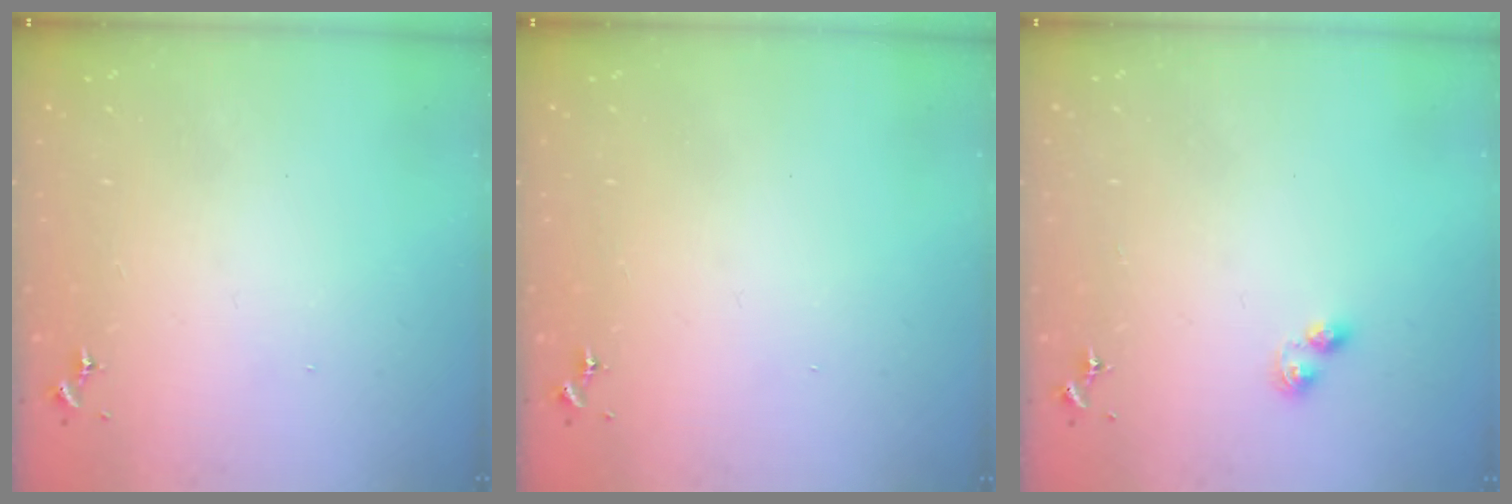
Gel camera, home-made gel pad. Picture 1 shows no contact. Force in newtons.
{"total": 0.0}
{"total": 4.1, "press": 4.1, "slide": 0.5}